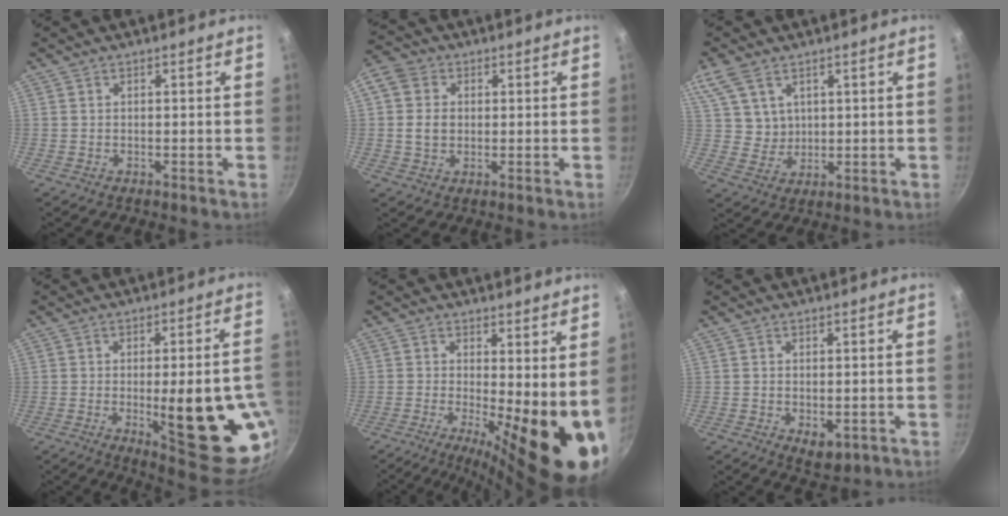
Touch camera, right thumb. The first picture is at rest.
{"total": 8.5, "force": [0.8, 7.1, 4.7], "torque": [-0.077, 0.013, 0.003]}
{"total": 7.9, "force": [4.5, 5.2, 3.8], "torque": [-0.058, -0.008, 0.098]}
{"total": 21.3, "force": [-4.1, 6.9, 19.8], "torque": [-0.224, -0.003, -0.036]}
{"total": 15.0, "force": [-1.0, 4.8, 14.2], "torque": [-0.173, -0.025, -0.010]}
{"total": 4.3, "force": [-0.9, 2.7, 3.3], "torque": [-0.044, -0.011, -0.007]}